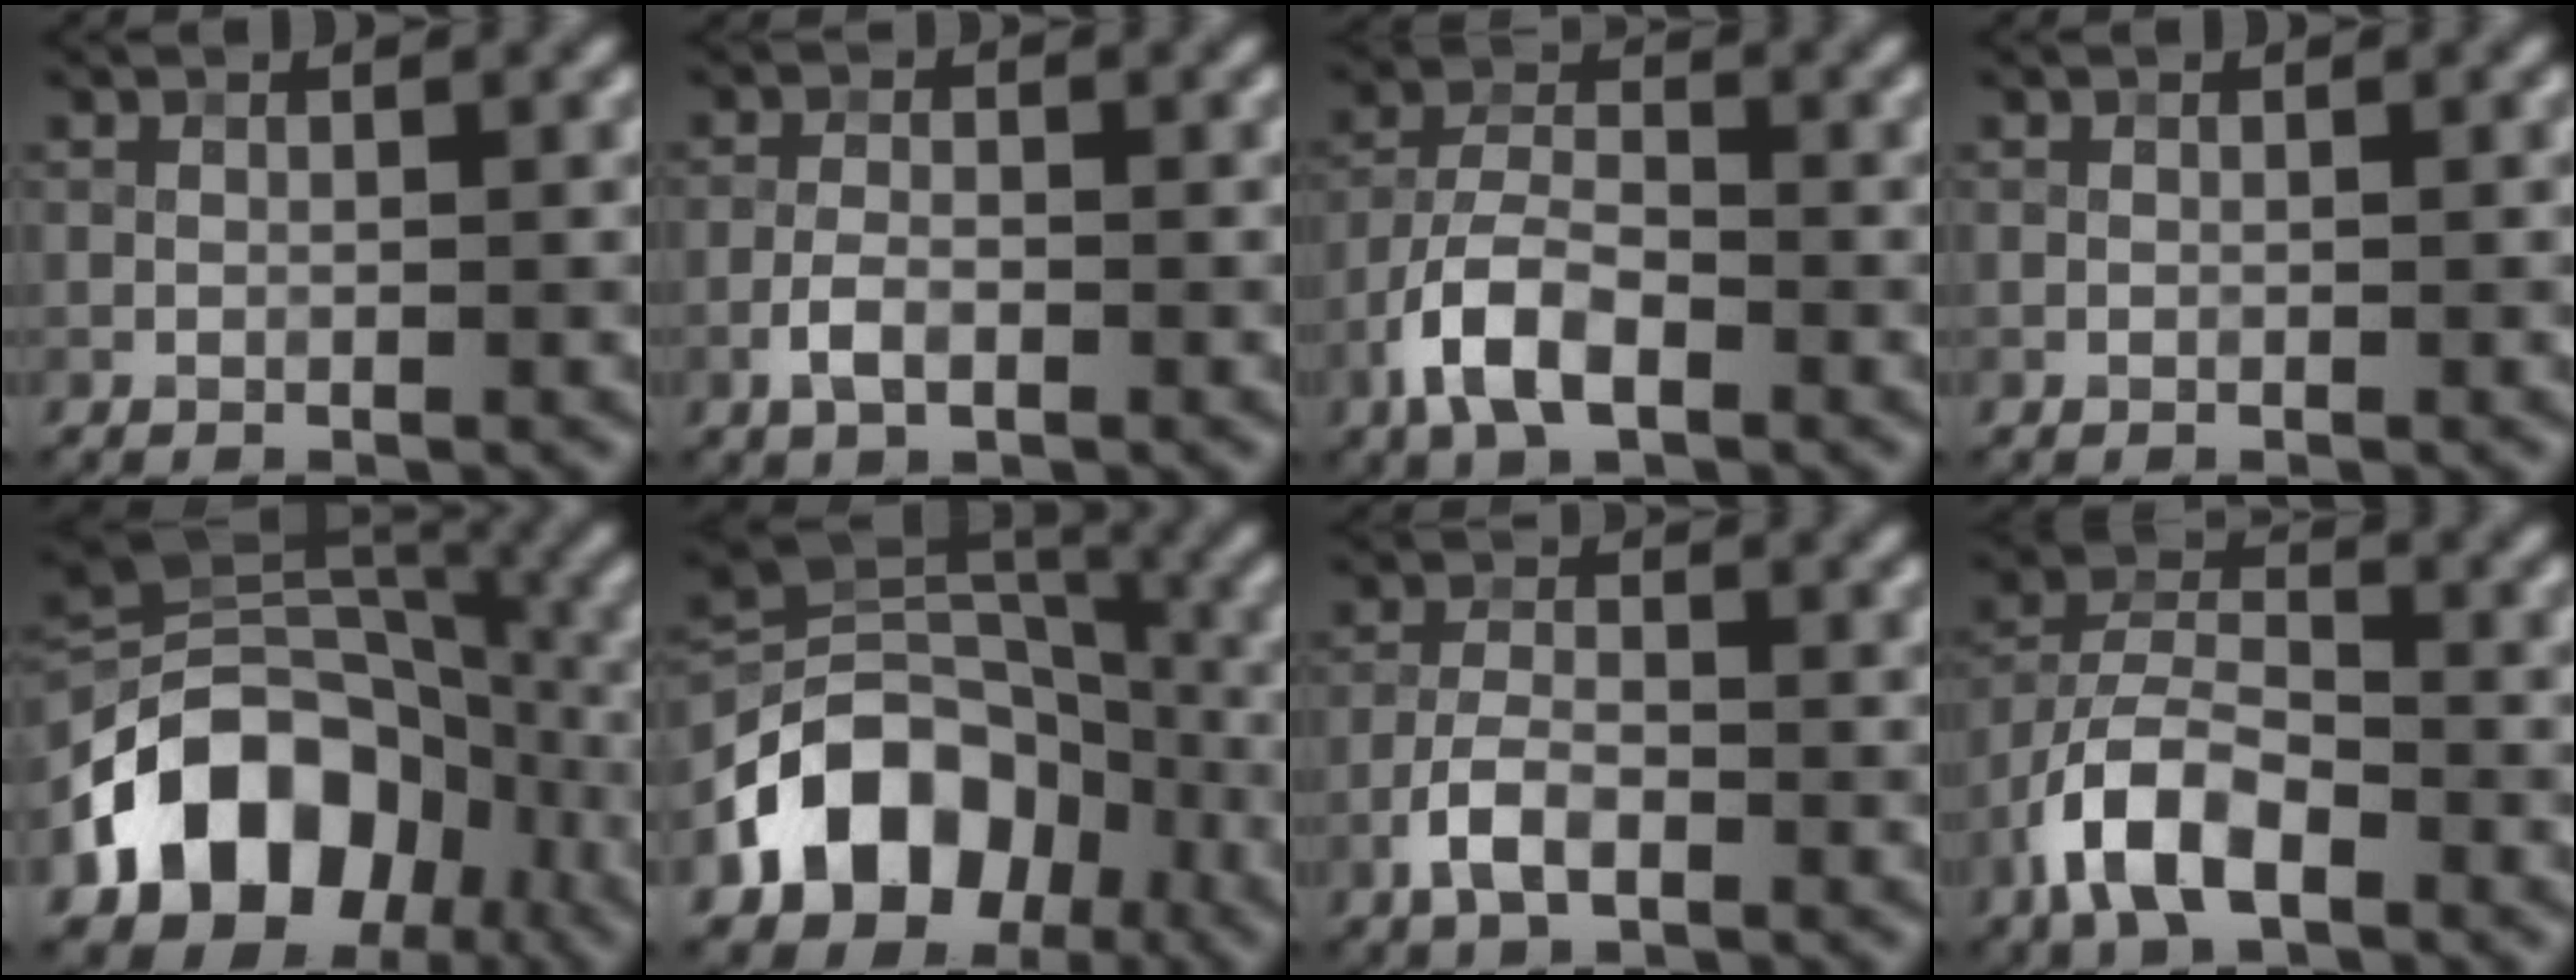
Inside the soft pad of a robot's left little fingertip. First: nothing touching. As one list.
[{"total": 2.4, "force": [-1.0, 1.1, 1.8], "torque": [-0.032, 0.004, -0.023]}, {"total": 5.7, "force": [-2.8, 2.7, 4.2], "torque": [-0.078, 0.004, -0.062]}, {"total": 0.0}, {"total": 12.1, "force": [-5.1, 8.7, 6.6], "torque": [-0.101, 0.011, -0.101]}, {"total": 10.4, "force": [-4.5, 7.6, 5.4], "torque": [-0.071, 0.008, -0.087]}, {"total": 3.5, "force": [-1.7, 1.6, 2.6], "torque": [-0.050, 0.003, -0.037]}, {"total": 6.7, "force": [-3.5, 3.2, 4.7], "torque": [-0.083, 0.005, -0.076]}]